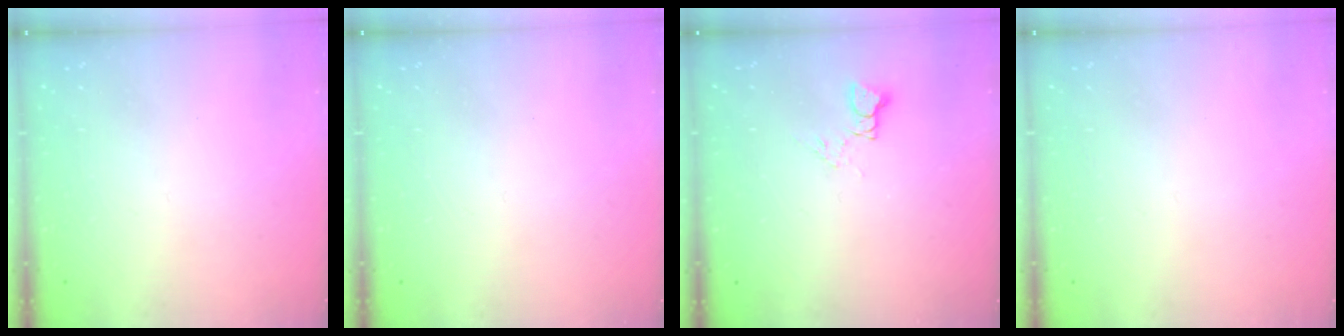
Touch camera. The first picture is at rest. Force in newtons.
{"total": 0.0}
{"total": 6.1, "press": 6.1, "slide": 0.6}
{"total": 0.0}